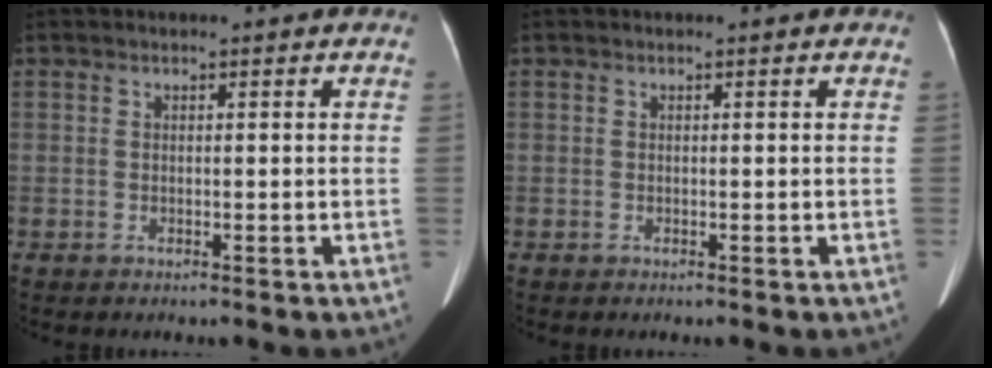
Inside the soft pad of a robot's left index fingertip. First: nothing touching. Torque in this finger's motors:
{"motor_torque": [0.03, 0.04, 0.00, 0.01]}